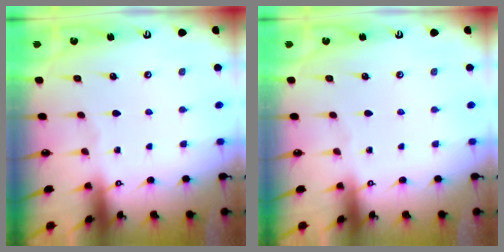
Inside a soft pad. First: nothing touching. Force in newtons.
{"total": 0.0}